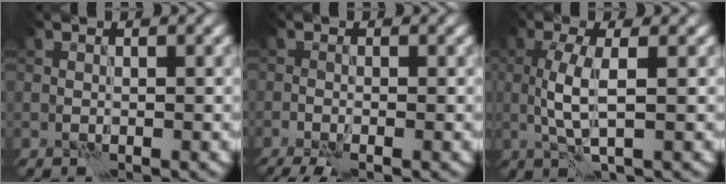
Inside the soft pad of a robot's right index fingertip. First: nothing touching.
{"total": 3.0, "force": [-2.1, 0.4, 2.1], "torque": [-0.041, -0.006, -0.042]}
{"total": 3.6, "force": [0.1, 0.8, 3.5], "torque": [-0.076, 0.001, 0.005]}